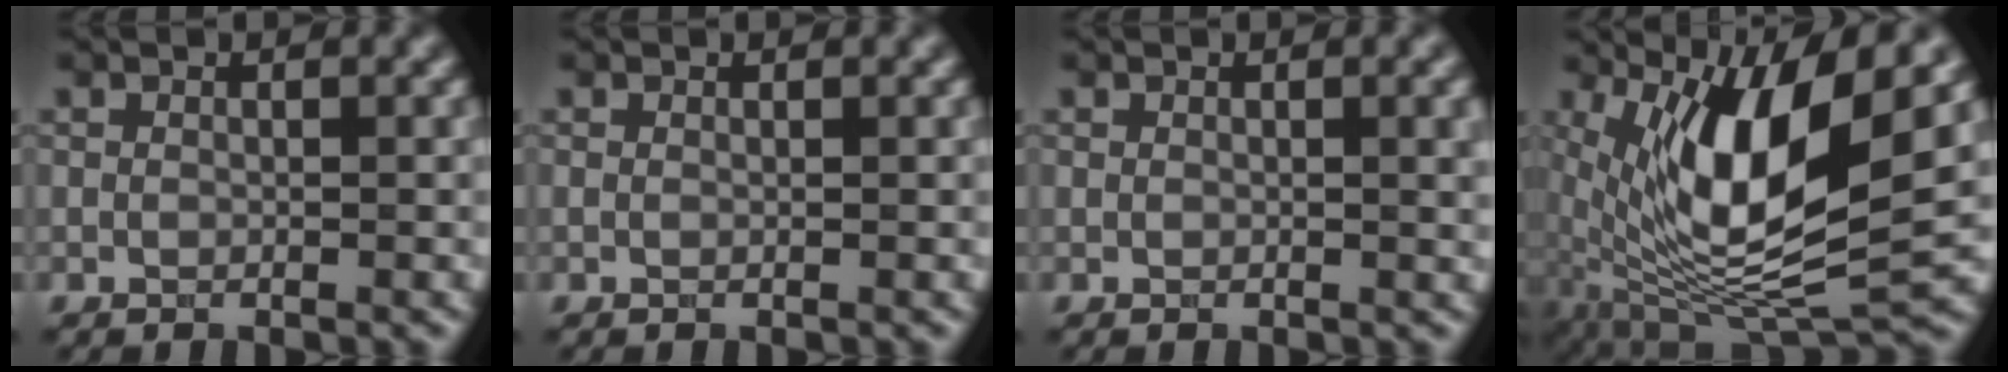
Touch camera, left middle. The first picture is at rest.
{"total": 0.0}
{"total": 2.1, "force": [0.5, 0.7, 1.9], "torque": [-0.016, 0.006, 0.012]}
{"total": 11.2, "force": [2.3, 3.5, 10.4], "torque": [-0.200, -0.014, 0.063]}